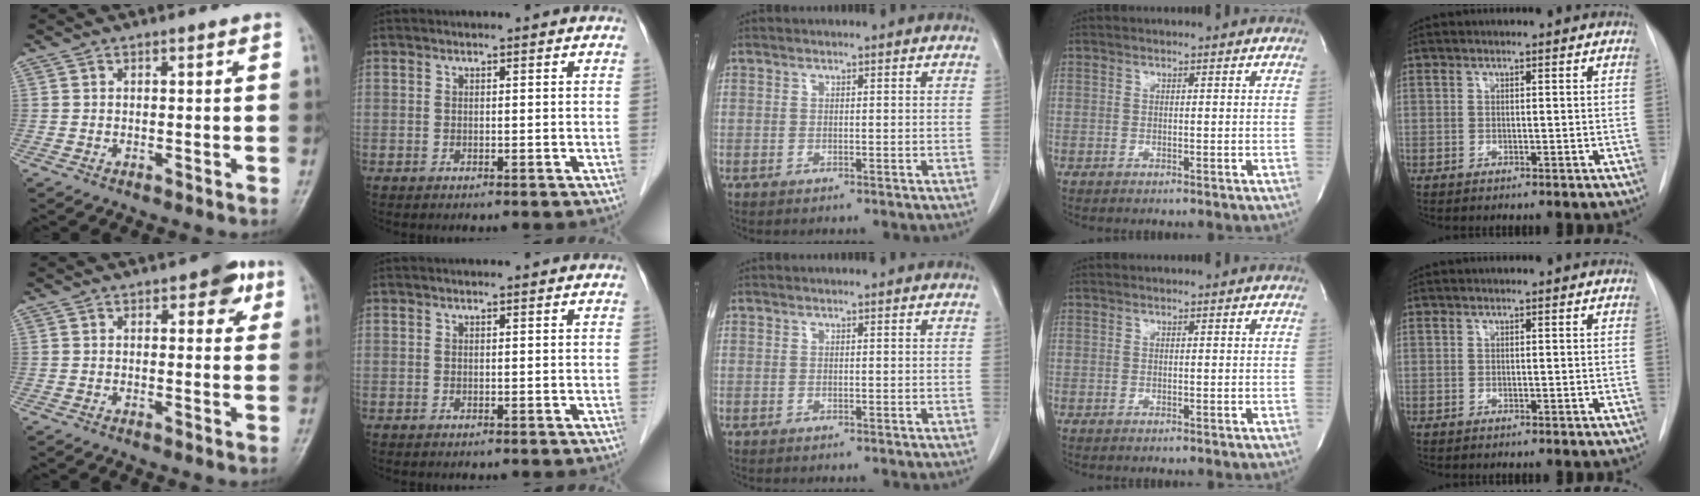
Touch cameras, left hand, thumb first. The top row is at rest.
{"thumb": {"total": 5.1, "force": [2.3, 2.6, 3.7], "torque": [-0.019, -0.004, 0.019]}}